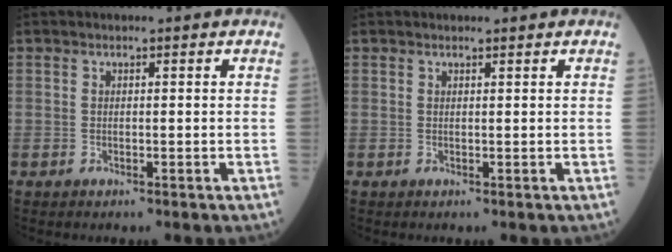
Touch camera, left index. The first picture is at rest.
{"total": 0.5, "force": [0.5, 0.1, 0.0], "torque": [-0.002, 0.002, 0.007]}